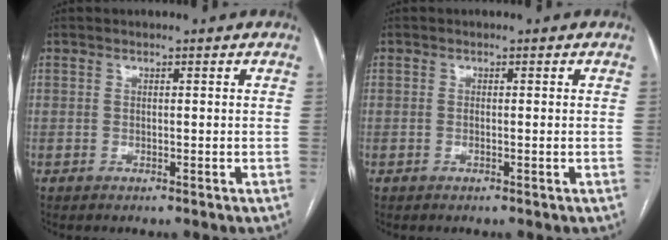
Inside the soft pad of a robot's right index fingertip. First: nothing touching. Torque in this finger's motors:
{"motor_torque": [0.11, 0.31, -0.02, 0.00]}